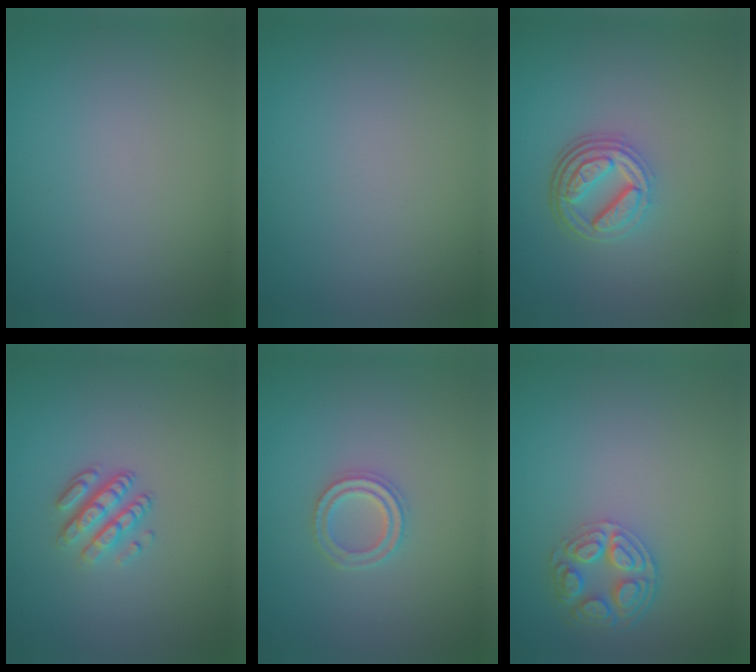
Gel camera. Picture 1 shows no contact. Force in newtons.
{"total": 0.0}
{"total": 4.7, "press": 3.5, "slide": 3.1}
{"total": 3.3, "press": 2.4, "slide": 2.3}
{"total": 2.2, "press": 2.2, "slide": 0.5}
{"total": 4.3, "press": 3.4, "slide": 2.5}